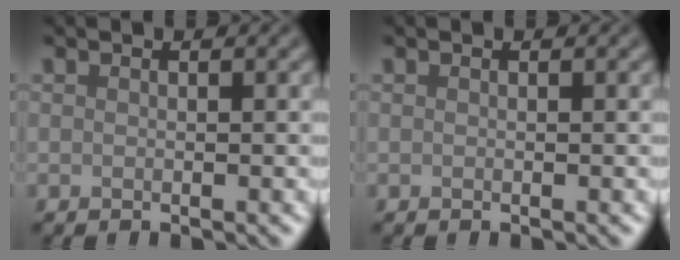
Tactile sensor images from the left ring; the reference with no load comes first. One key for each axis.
{"total": 0.0}